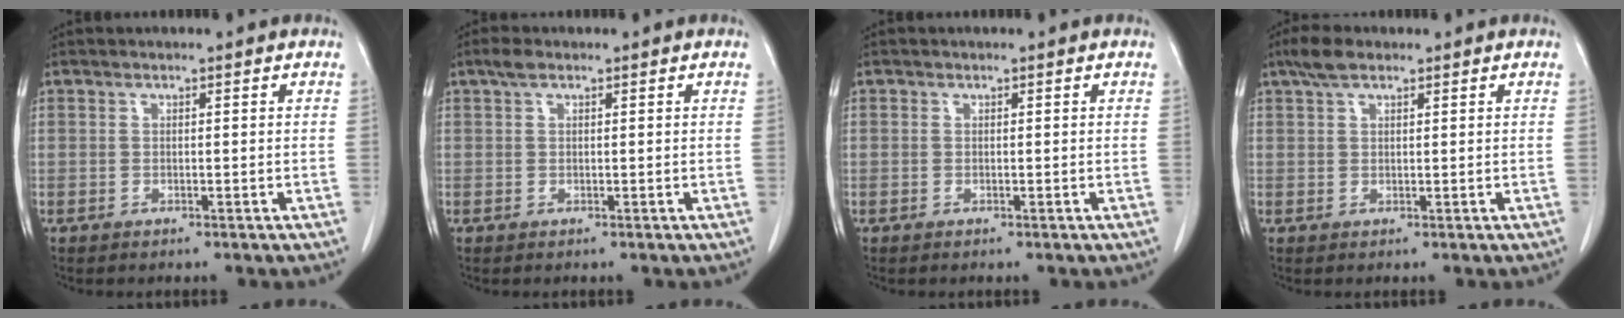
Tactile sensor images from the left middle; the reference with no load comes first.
{"total": 1.5, "force": [1.0, 0.6, 0.9], "torque": [-0.021, 0.012, 0.018]}
{"total": 0.0}
{"total": 3.4, "force": [2.5, 1.3, 2.0], "torque": [-0.044, 0.013, 0.047]}